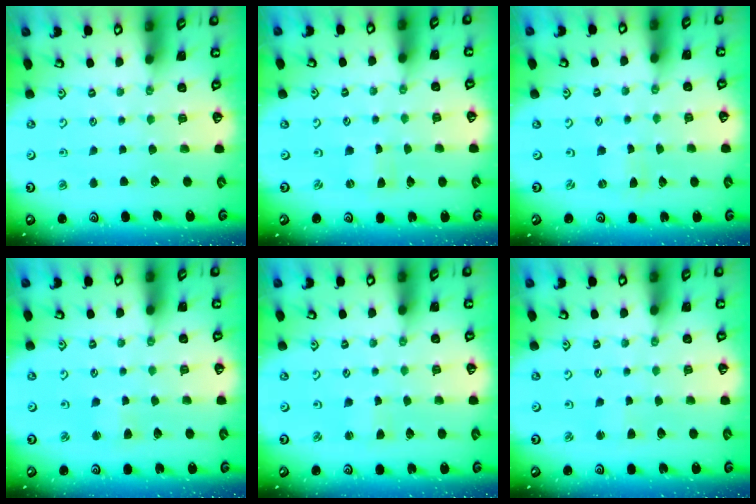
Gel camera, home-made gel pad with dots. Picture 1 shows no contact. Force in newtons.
{"total": 0.0}
{"total": 0.0}
{"total": 2.0, "press": 1.9, "slide": 0.6}
{"total": 1.5, "press": 1.4, "slide": 0.2}
{"total": 1.4, "press": 1.3, "slide": 0.3}